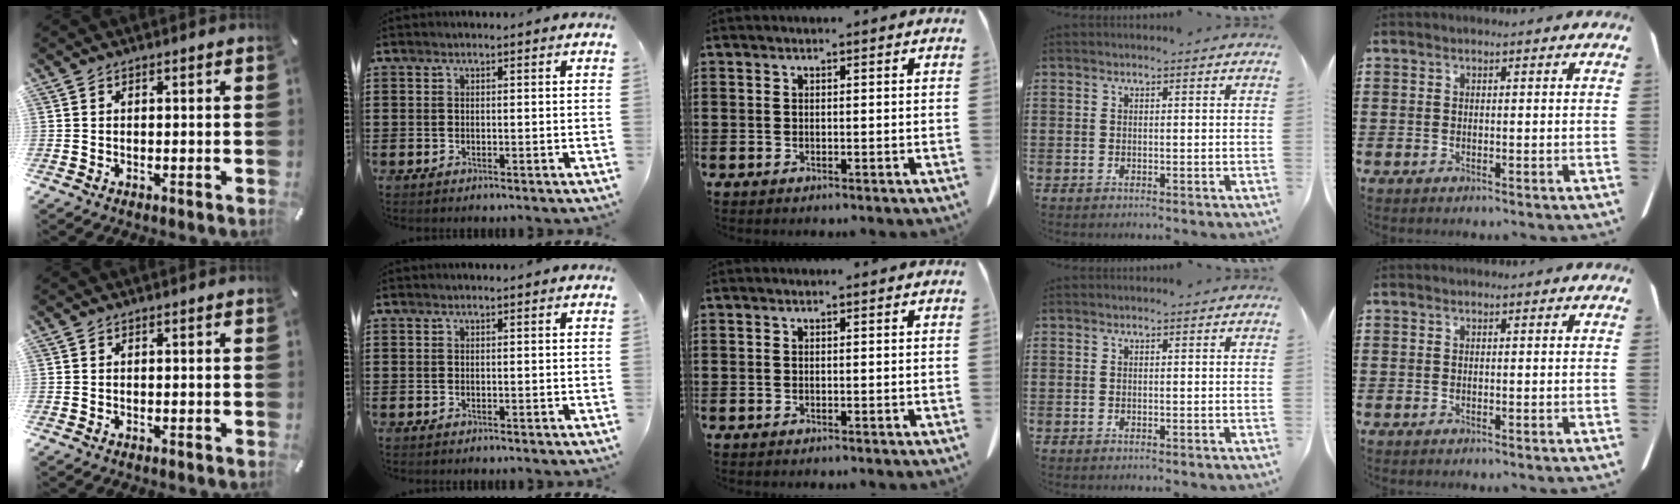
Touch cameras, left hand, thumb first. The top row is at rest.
{}